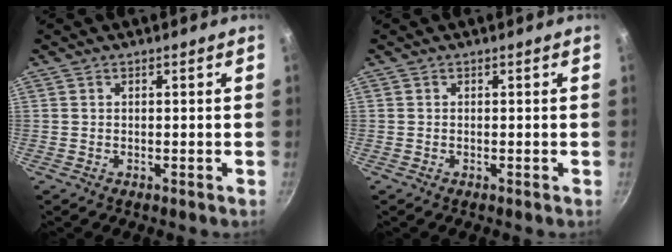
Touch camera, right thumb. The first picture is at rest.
{"total": 0.0}